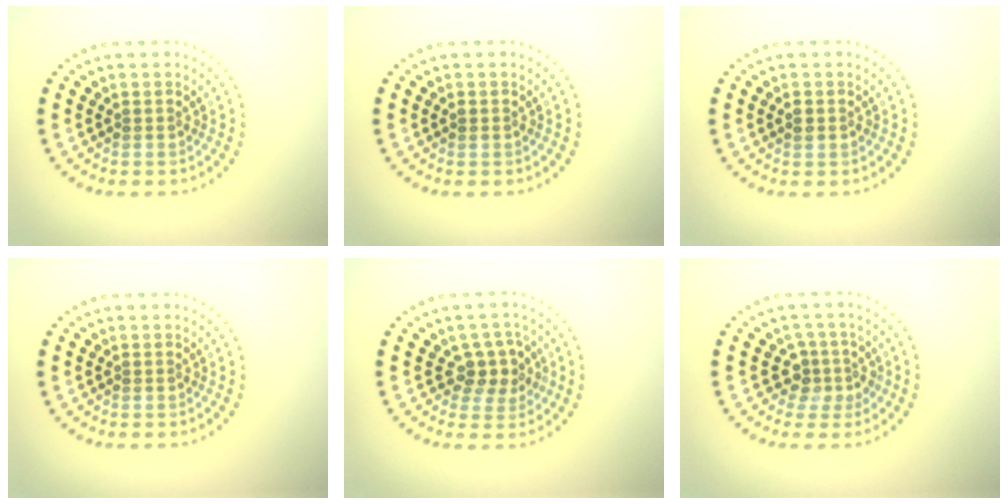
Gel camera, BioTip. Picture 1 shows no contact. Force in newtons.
{"total": 0.6, "press": 0.6, "slide": 0.2}
{"total": 1.2, "press": 1.2, "slide": 0.1}
{"total": 0.0}
{"total": 2.8, "press": 2.6, "slide": 1.2}
{"total": 2.6, "press": 2.0, "slide": 1.8}